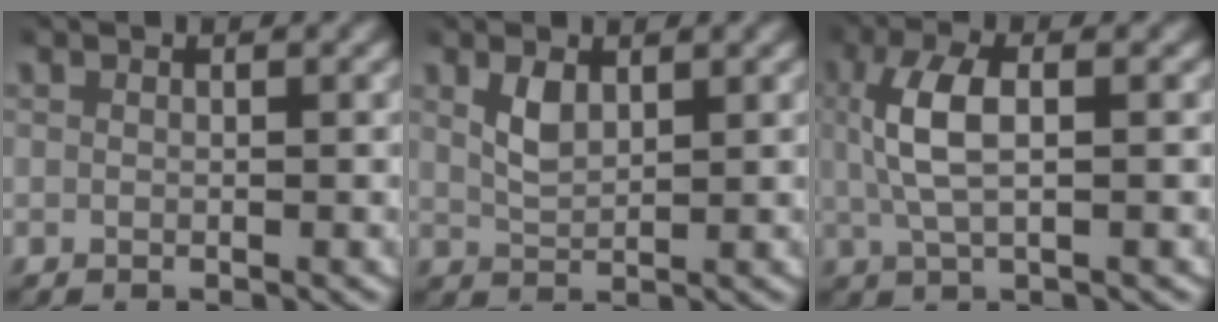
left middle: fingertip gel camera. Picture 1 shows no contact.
{"total": 1.8, "force": [0.9, 0.8, 1.3], "torque": [-0.027, -0.004, 0.022]}
{"total": 4.4, "force": [0.6, 1.5, 4.1], "torque": [-0.085, 0.007, 0.010]}